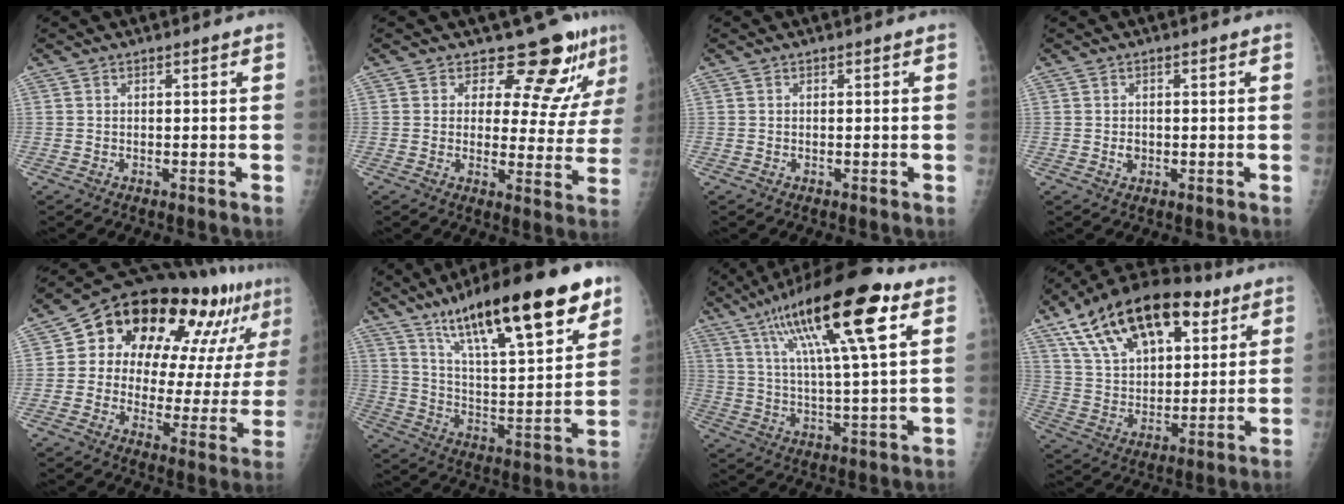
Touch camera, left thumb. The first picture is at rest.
{"total": 10.7, "force": [8.9, 4.4, 4.0], "torque": [-0.015, -0.070, 0.103]}
{"total": 0.0}
{"total": 1.5, "force": [-0.3, 1.3, 0.6], "torque": [-0.004, 0.002, -0.003]}
{"total": 25.3, "force": [12.8, 11.5, 18.5], "torque": [-0.225, 0.006, 0.187]}
{"total": 27.0, "force": [16.5, 6.9, 20.2], "torque": [-0.295, -0.045, 0.271]}
{"total": 21.4, "force": [10.4, 4.3, 18.2], "torque": [-0.304, -0.010, 0.173]}
{"total": 24.7, "force": [12.8, 13.0, 16.5], "torque": [-0.263, -0.010, 0.221]}